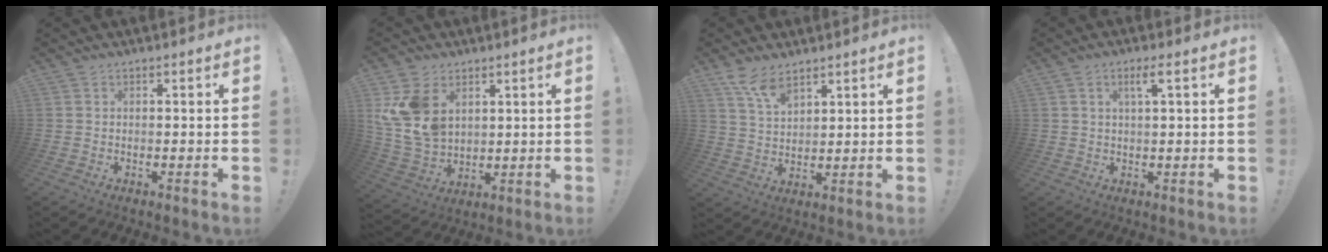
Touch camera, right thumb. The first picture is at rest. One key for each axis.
{"total": 12.7, "fx": 5.0, "fy": 9.3, "fz": 7.1, "tx": -0.146, "ty": -0.030, "tz": 0.102}
{"total": 7.8, "fx": 5.9, "fy": 2.8, "fz": 4.2, "tx": -0.074, "ty": -0.034, "tz": 0.109}
{"total": 3.5, "fx": 1.3, "fy": 0.3, "fz": 3.2, "tx": -0.059, "ty": 0.001, "tz": 0.018}